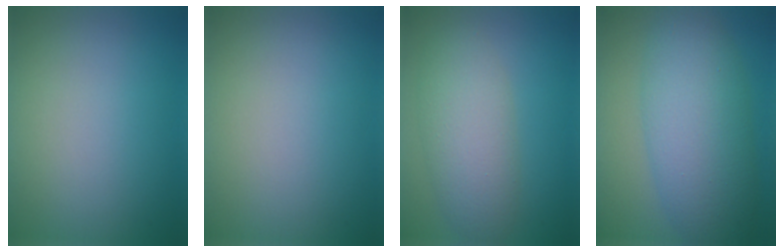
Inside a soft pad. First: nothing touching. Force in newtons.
{"total": 0.0}
{"total": 5.2, "press": 5.2, "slide": 0.1}
{"total": 8.4, "press": 8.4, "slide": 0.0}